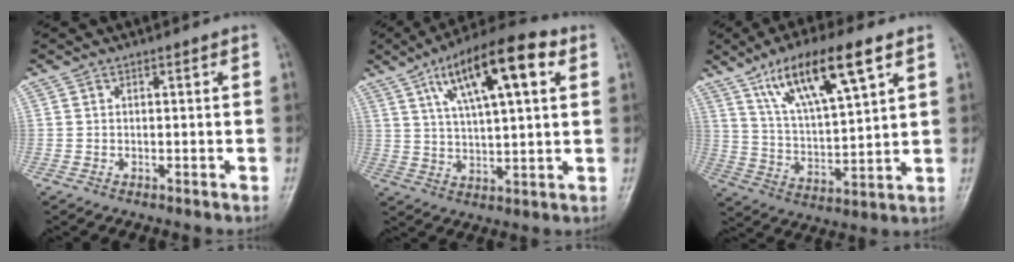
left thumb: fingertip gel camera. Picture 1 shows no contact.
{"total": 16.9, "force": [7.0, 5.4, 14.4], "torque": [-0.221, 0.002, 0.112]}
{"total": 16.2, "force": [8.8, 4.4, 13.0], "torque": [-0.217, -0.023, 0.165]}